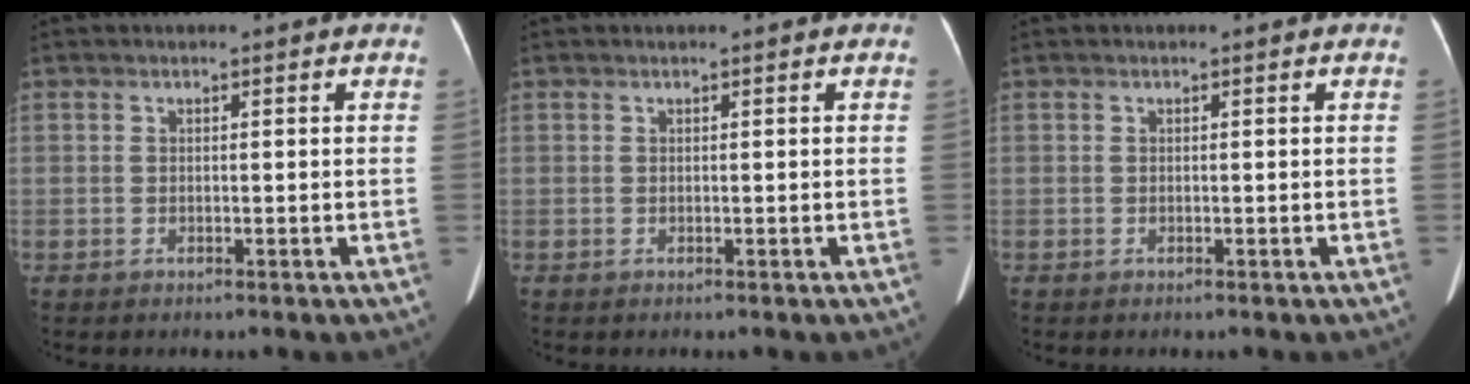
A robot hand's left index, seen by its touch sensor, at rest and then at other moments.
{"total": 0.0}
{"total": 0.0}